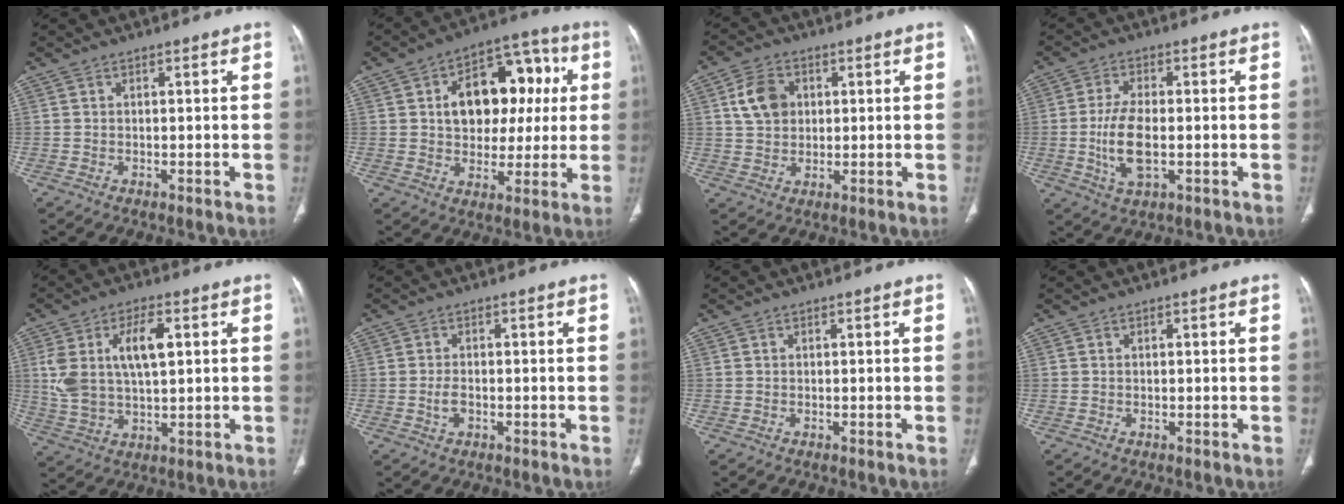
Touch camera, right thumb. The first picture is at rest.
{"total": 17.1, "force": [3.2, 11.8, 12.0], "torque": [-0.119, 0.032, 0.049]}
{"total": 7.4, "force": [1.9, 5.7, 4.3], "torque": [-0.063, -0.001, 0.034]}
{"total": 8.7, "force": [-1.2, 4.1, 7.6], "torque": [-0.153, 0.001, -0.020]}
{"total": 12.4, "force": [3.0, 6.1, 10.3], "torque": [-0.201, 0.002, 0.063]}
{"total": 2.3, "force": [-0.6, 1.4, 1.7], "torque": [-0.031, 0.004, -0.010]}
{"total": 0.0}
{"total": 0.0}